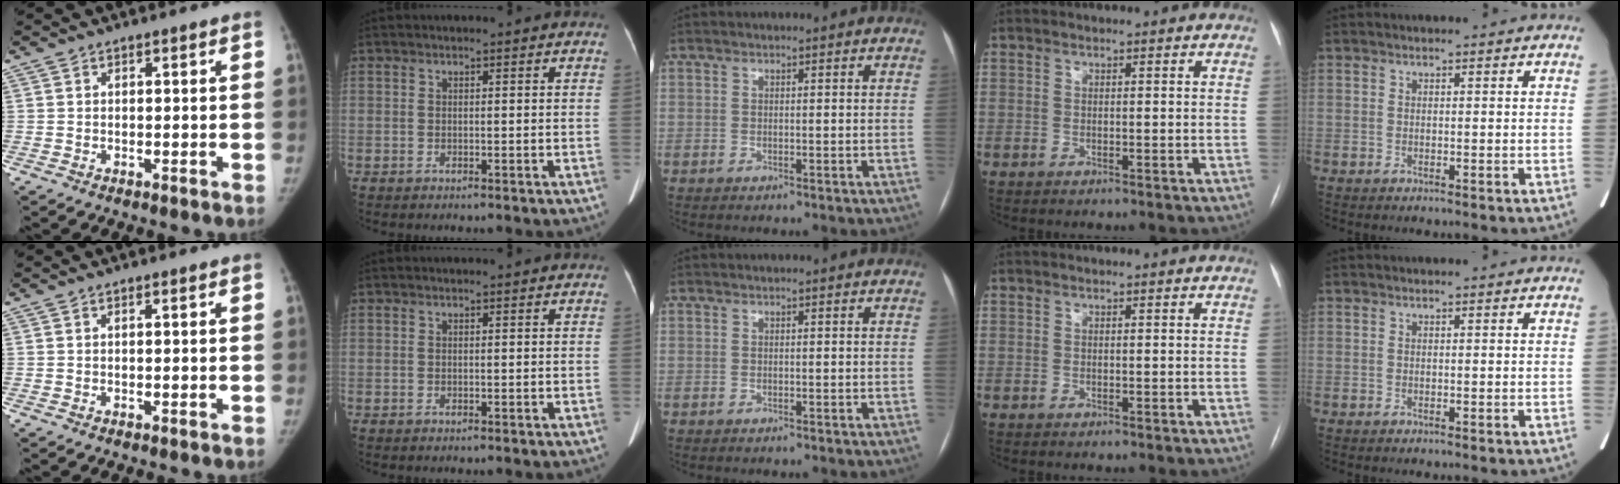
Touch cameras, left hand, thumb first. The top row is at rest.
{}